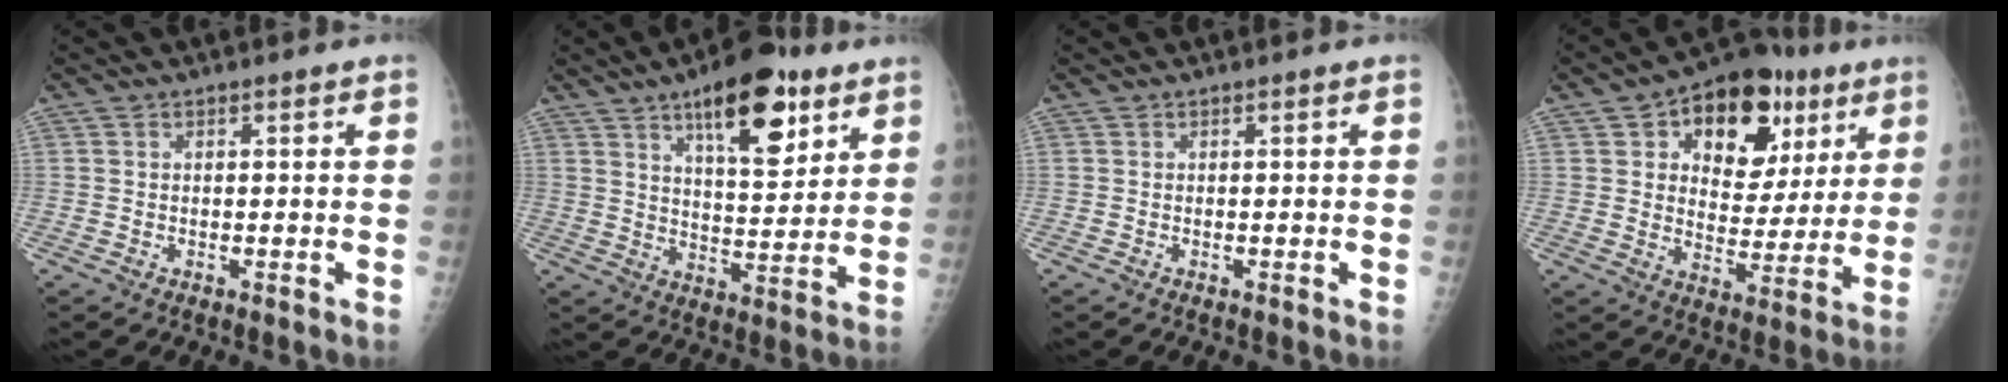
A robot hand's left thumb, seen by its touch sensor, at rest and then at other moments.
{"total": 16.3, "force": [9.1, 6.5, 11.8], "torque": [-0.137, -0.041, 0.137]}
{"total": 0.0}
{"total": 19.6, "force": [8.7, 12.2, 12.6], "torque": [-0.122, -0.010, 0.127]}